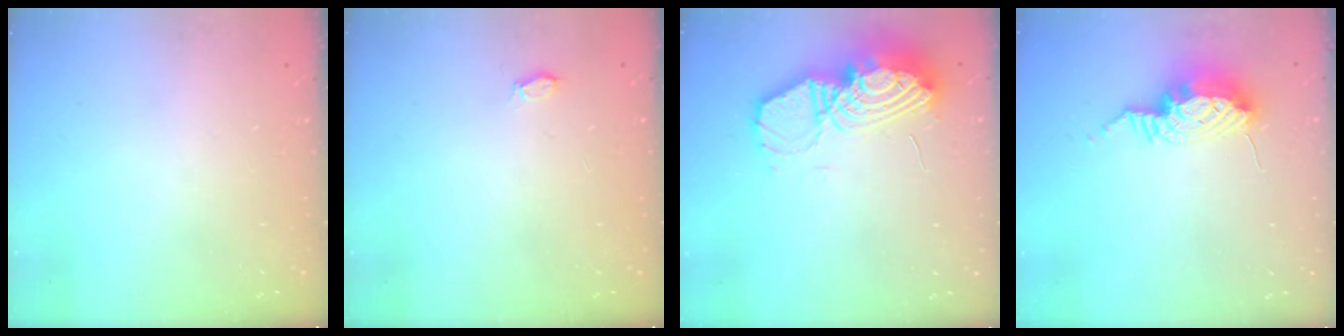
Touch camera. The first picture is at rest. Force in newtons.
{"total": 3.6, "press": 3.4, "slide": 1.3}
{"total": 17.8, "press": 17.7, "slide": 1.8}
{"total": 10.2, "press": 10.0, "slide": 2.0}